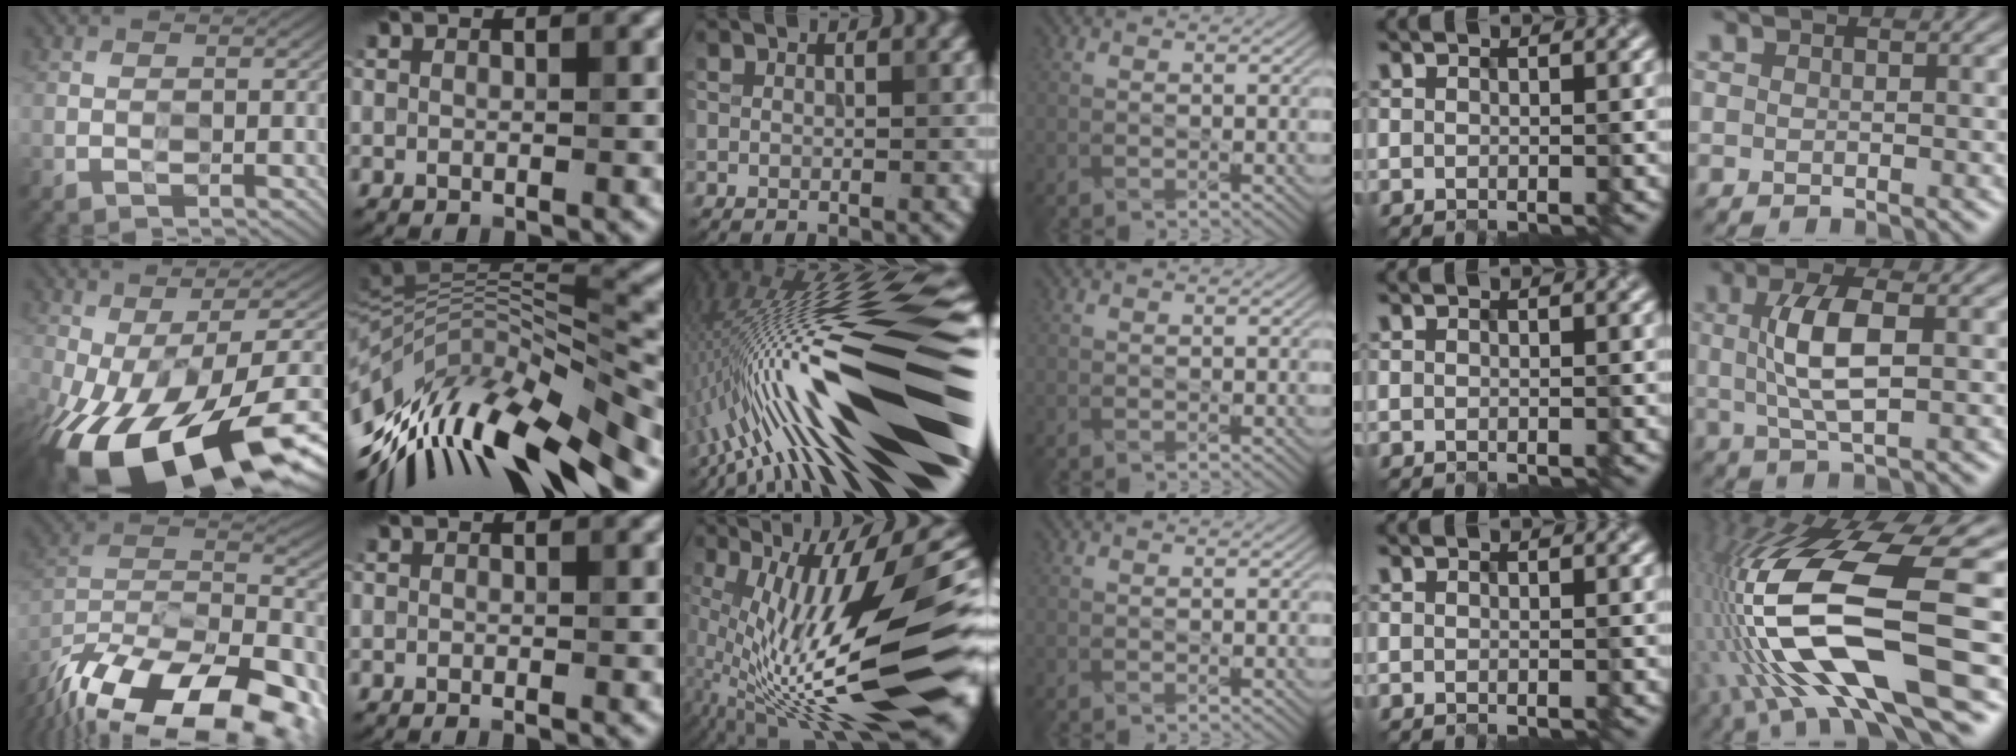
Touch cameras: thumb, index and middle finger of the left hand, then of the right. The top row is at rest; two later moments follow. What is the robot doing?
{"motion": "extract", "object": "connector and pipe"}